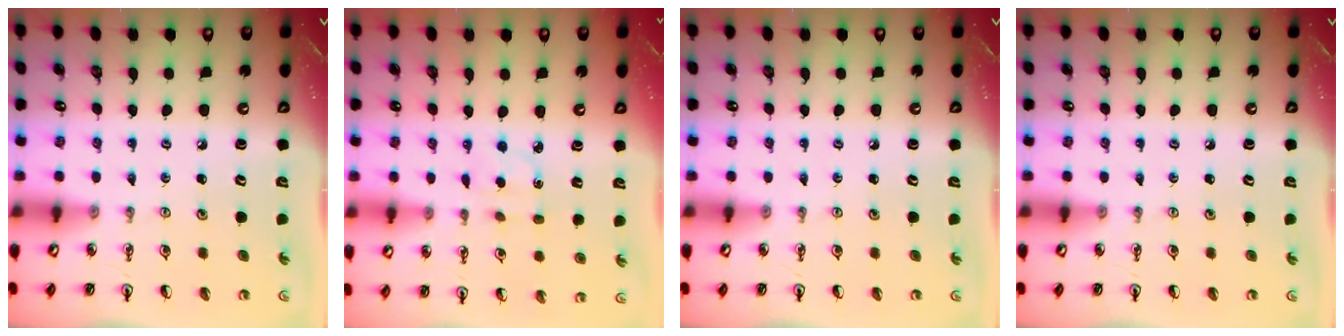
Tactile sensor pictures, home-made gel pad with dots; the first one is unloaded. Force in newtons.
{"total": 2.0, "press": 1.9, "slide": 0.6}
{"total": 0.0}
{"total": 0.0}